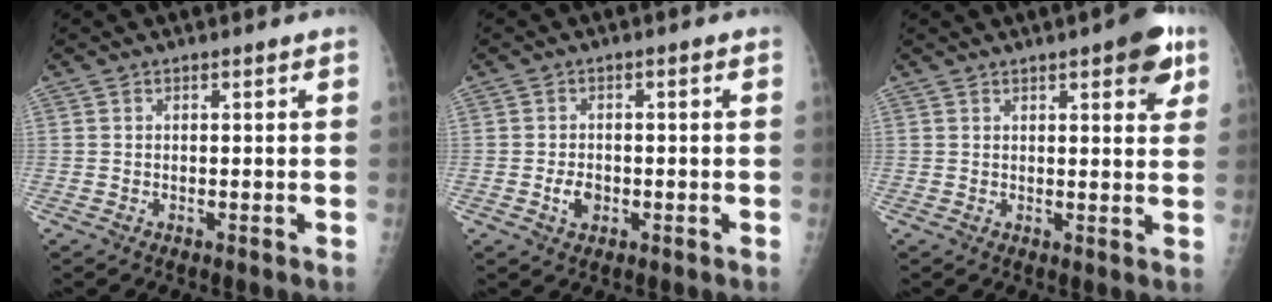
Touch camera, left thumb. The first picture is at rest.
{"total": 3.2, "force": [-0.9, 2.2, 2.1], "torque": [-0.030, 0.004, -0.015]}
{"total": 7.3, "force": [3.8, 2.4, 5.8], "torque": [-0.052, -0.011, 0.041]}